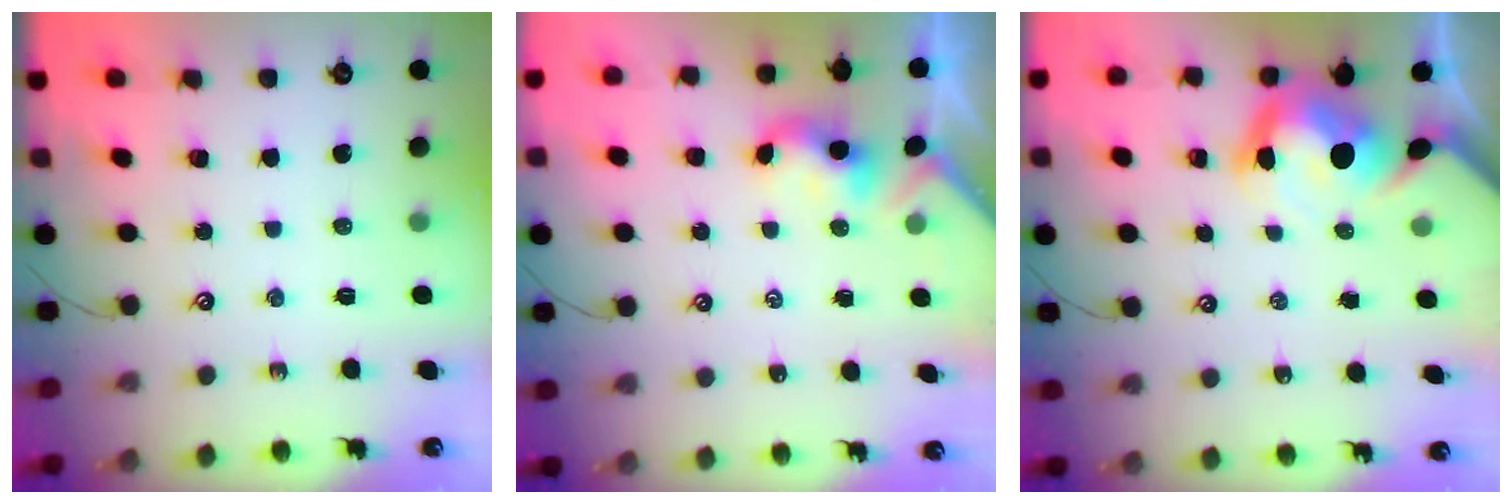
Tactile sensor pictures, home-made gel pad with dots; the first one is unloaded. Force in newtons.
{"total": 2.1, "press": 2.1, "slide": 0.2}
{"total": 9.7, "press": 9.6, "slide": 1.1}